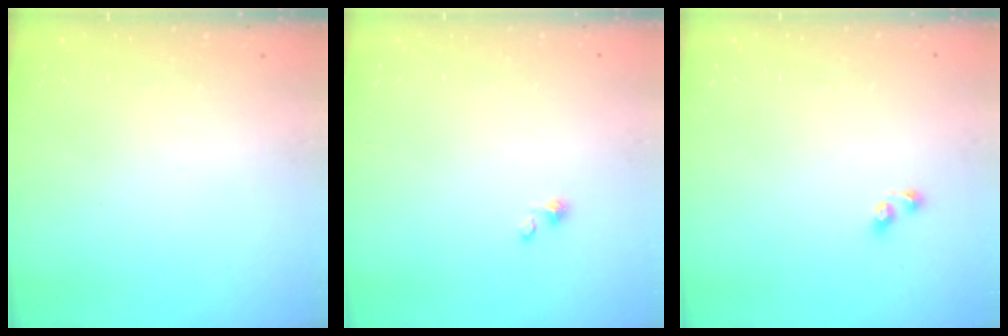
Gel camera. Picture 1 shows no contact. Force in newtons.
{"total": 1.5, "press": 1.5, "slide": 0.0}
{"total": 2.7, "press": 2.6, "slide": 0.6}